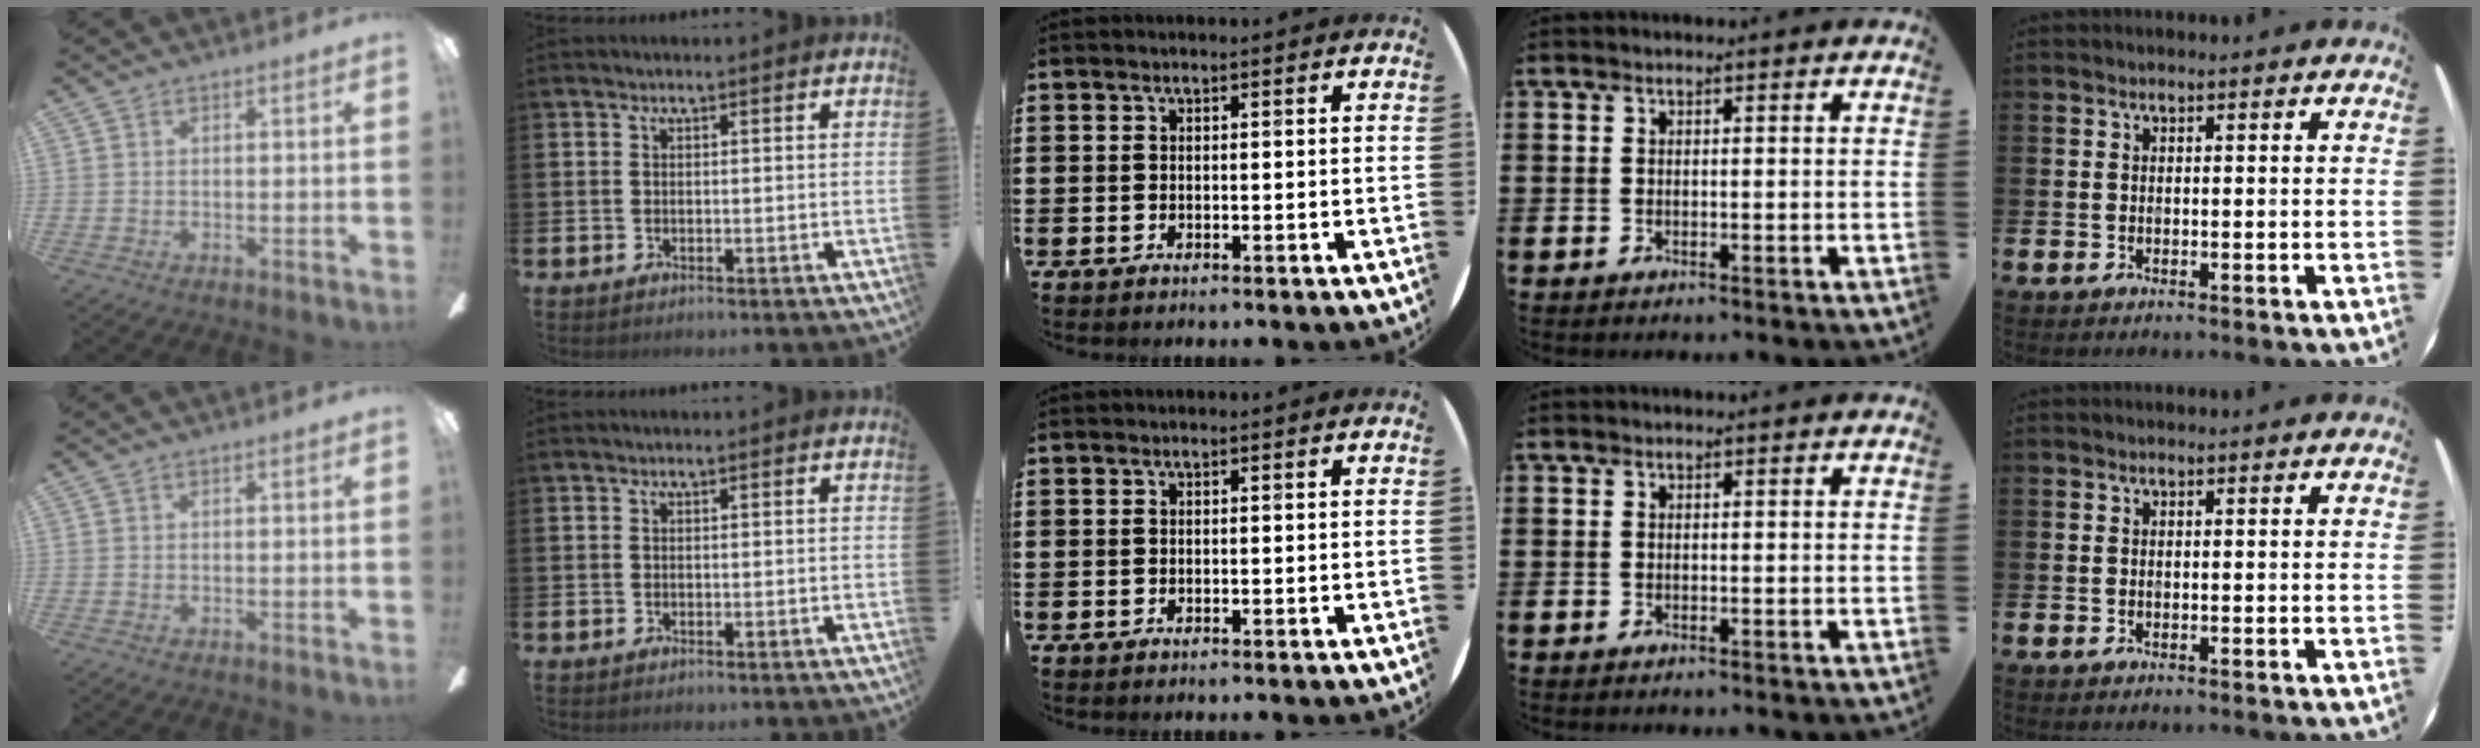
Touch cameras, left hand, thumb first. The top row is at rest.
{}